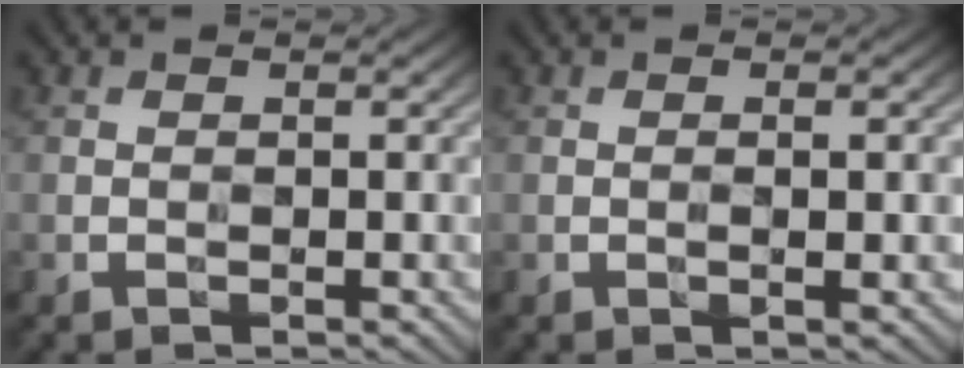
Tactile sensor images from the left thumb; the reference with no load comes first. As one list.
[{"total": 1.8, "force": [-0.1, 0.1, 1.7], "torque": [-0.031, 0.000, -0.004]}]